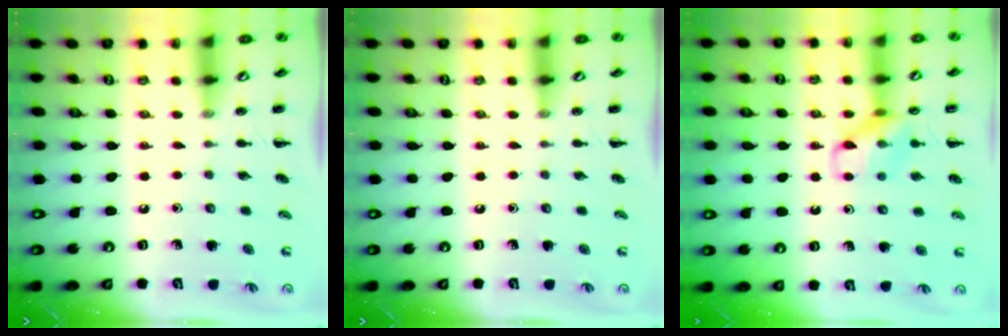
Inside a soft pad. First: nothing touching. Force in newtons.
{"total": 0.0}
{"total": 12.7, "press": 12.6, "slide": 1.1}